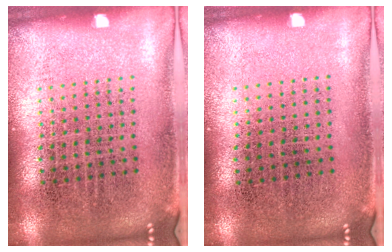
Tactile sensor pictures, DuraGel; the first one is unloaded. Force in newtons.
{"total": 0.0}